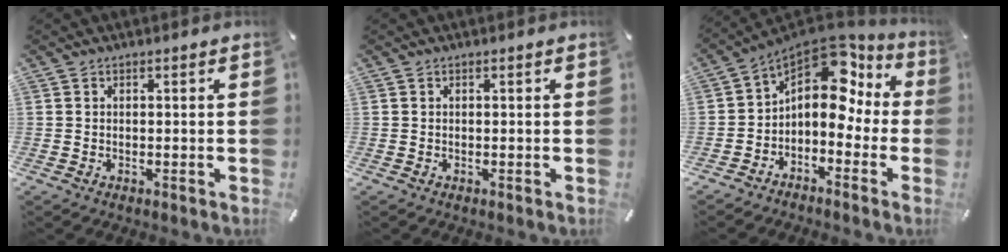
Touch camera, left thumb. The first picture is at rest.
{"total": 0.0}
{"total": 11.6, "force": [4.2, 7.2, 8.1], "torque": [-0.141, -0.041, 0.065]}